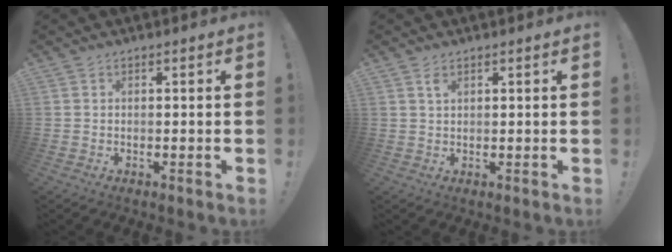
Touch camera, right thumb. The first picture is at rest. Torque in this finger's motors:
{"motor_torque": [-0.01, -0.05, 0.07, 0.20, 0.01]}